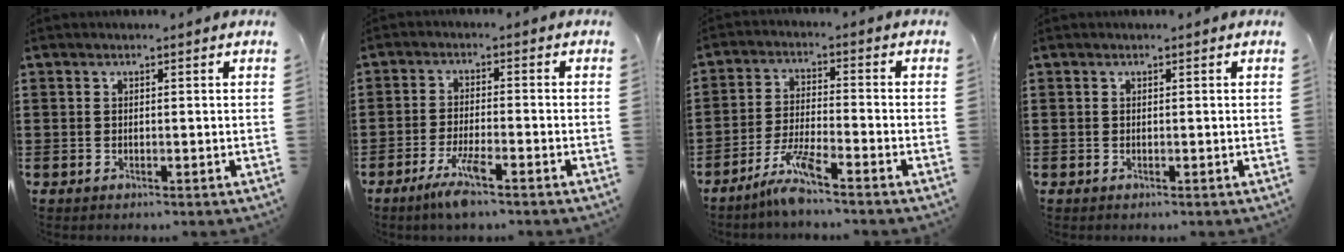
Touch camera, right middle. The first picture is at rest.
{"total": 5.1, "force": [-3.2, 0.5, 3.9], "torque": [-0.083, -0.009, -0.059]}
{"total": 5.9, "force": [-4.8, 0.2, 3.4], "torque": [-0.076, -0.010, -0.092]}
{"total": 0.0}